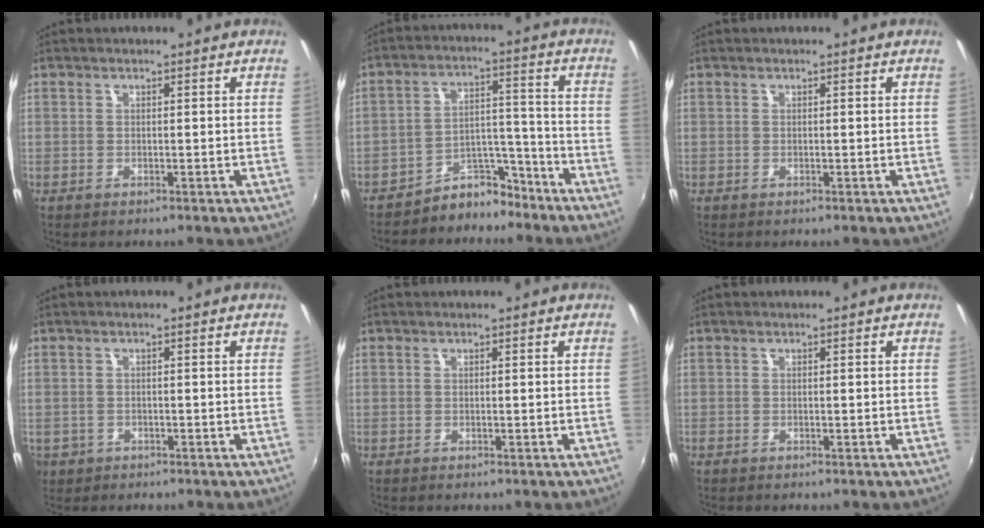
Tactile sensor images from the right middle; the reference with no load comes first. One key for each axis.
{"total": 7.6, "fx": -6.6, "fy": 3.6, "fz": 0.4, "tx": 0.004, "ty": 0.049, "tz": -0.102}
{"total": 0.0}
{"total": 4.7, "fx": -1.7, "fy": 4.0, "fz": 1.8, "tx": -0.049, "ty": -0.007, "tz": -0.023}
{"total": 0.0}
{"total": 0.0}